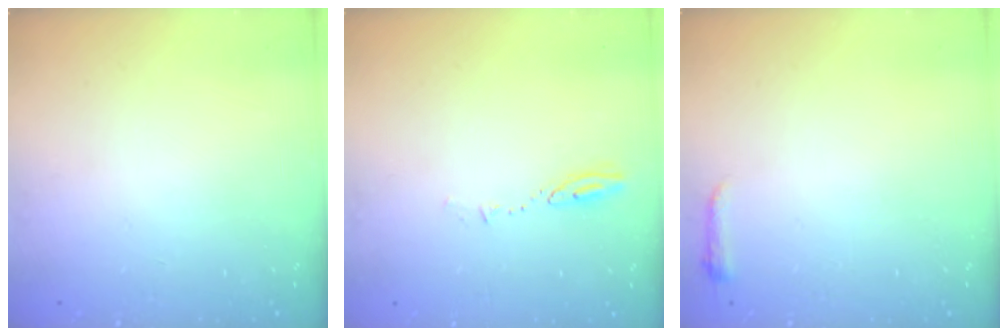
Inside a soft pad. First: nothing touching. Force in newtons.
{"total": 4.0, "press": 4.0, "slide": 0.5}
{"total": 3.0, "press": 2.9, "slide": 0.6}